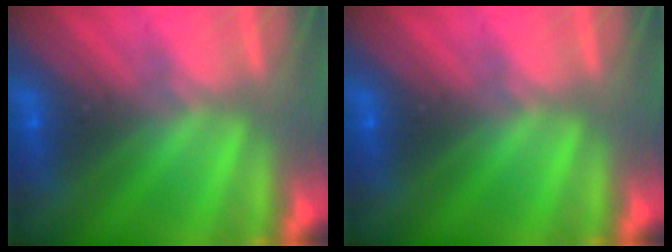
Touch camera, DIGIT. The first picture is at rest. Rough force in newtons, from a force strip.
{"total": 0.0}